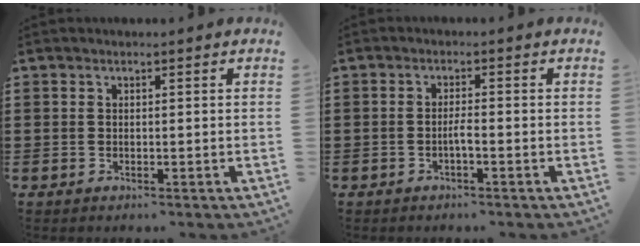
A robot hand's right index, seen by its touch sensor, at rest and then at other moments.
{"total": 1.7, "force": [-0.8, 0.2, 1.5], "torque": [-0.030, -0.001, -0.014]}